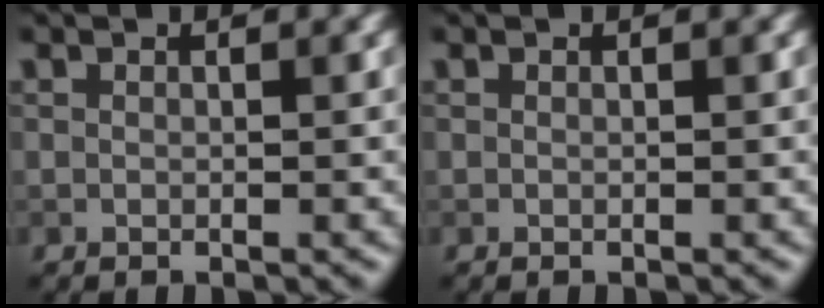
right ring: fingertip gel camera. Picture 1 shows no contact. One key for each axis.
{"total": 0.0}